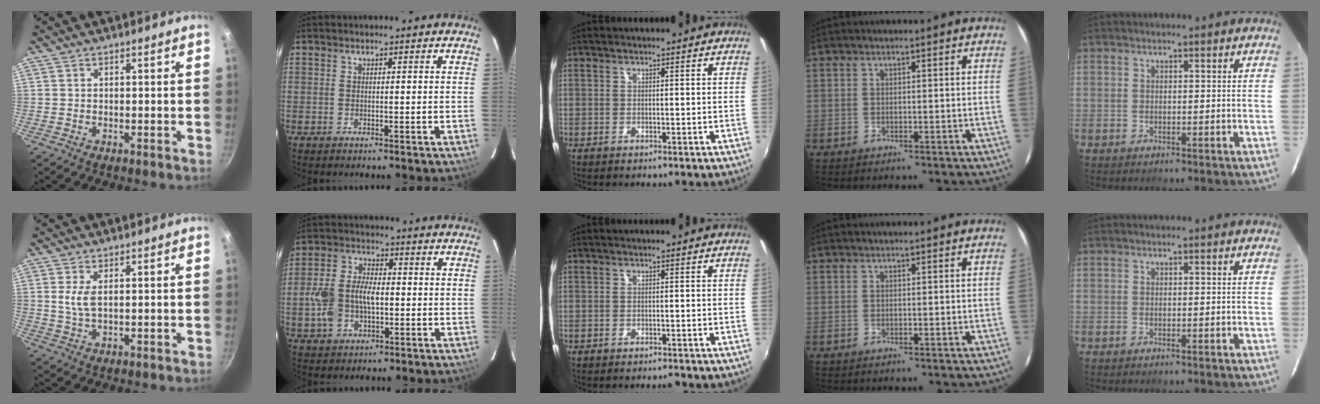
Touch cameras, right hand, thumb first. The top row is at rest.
{"thumb": {"total": 3.5, "force": [0.8, 1.5, 3.1], "torque": [-0.064, -0.006, 0.019]}, "index": {"total": 10.3, "force": [-1.9, 6.6, 7.7], "torque": [-0.165, 0.011, -0.030]}, "middle": {"total": 1.1, "force": [-1.0, 0.3, 0.2], "torque": [-0.007, -0.004, -0.015]}}